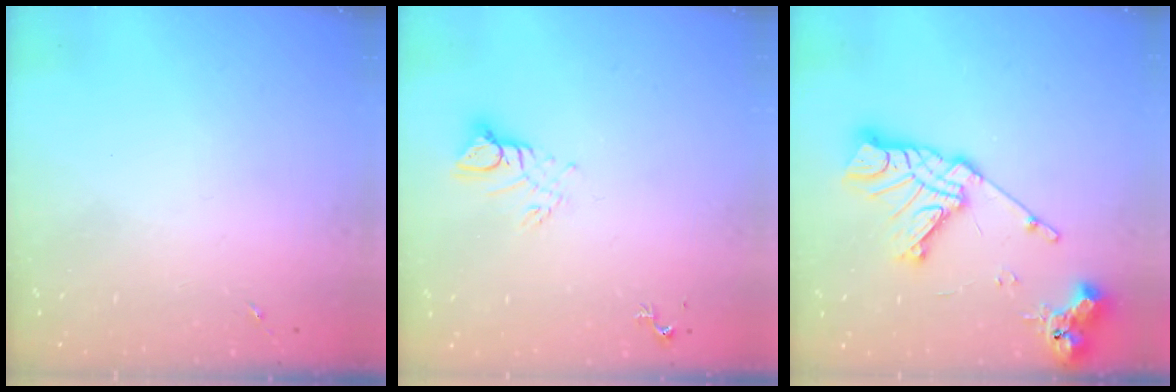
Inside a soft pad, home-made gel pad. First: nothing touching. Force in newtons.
{"total": 6.0, "press": 6.0, "slide": 0.2}
{"total": 16.9, "press": 16.8, "slide": 1.5}